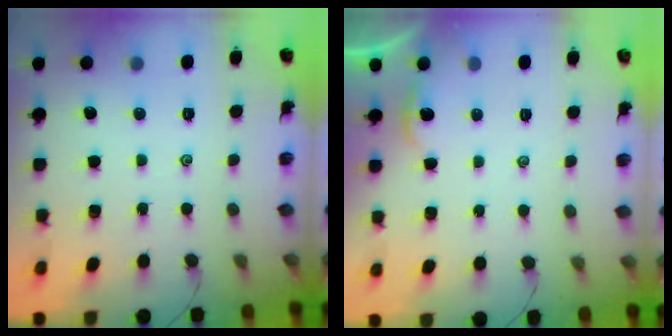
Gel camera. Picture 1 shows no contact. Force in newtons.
{"total": 1.2, "press": 1.2, "slide": 0.1}